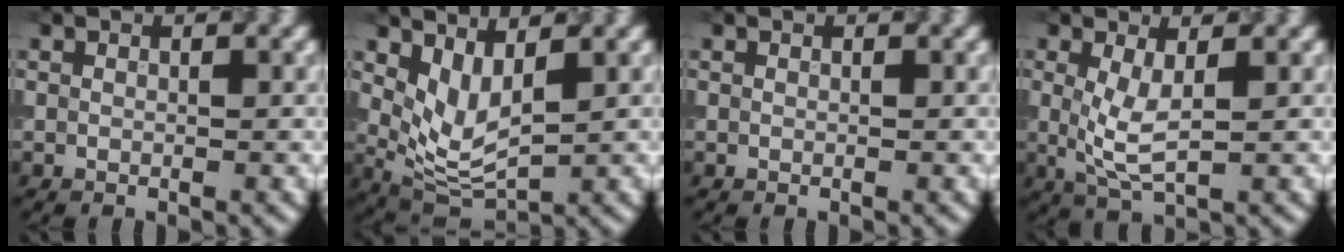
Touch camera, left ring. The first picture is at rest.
{"total": 4.0, "force": [1.5, 1.8, 3.2], "torque": [-0.069, -0.014, 0.037]}
{"total": 0.0}
{"total": 3.6, "force": [0.4, 1.2, 3.4], "torque": [-0.077, -0.006, 0.011]}